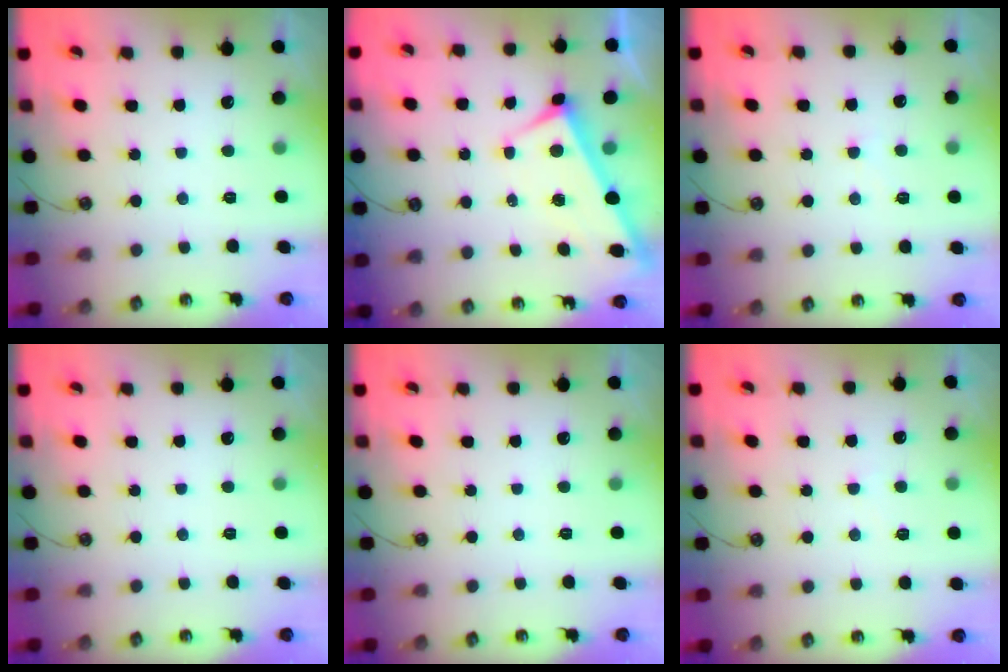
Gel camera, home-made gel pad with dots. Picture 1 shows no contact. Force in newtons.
{"total": 3.3, "press": 3.3, "slide": 0.5}
{"total": 1.9, "press": 1.8, "slide": 0.5}
{"total": 0.0}
{"total": 0.0}
{"total": 1.3, "press": 1.3, "slide": 0.4}